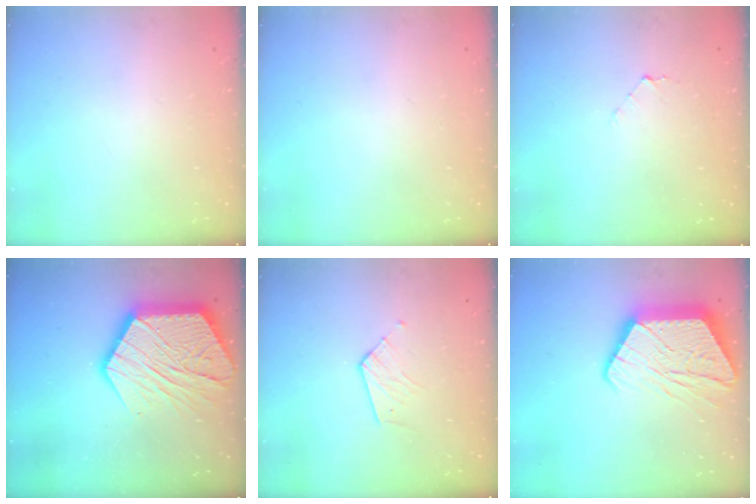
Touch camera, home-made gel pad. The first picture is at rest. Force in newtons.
{"total": 0.0}
{"total": 3.9, "press": 3.9, "slide": 0.3}
{"total": 23.5, "press": 23.4, "slide": 2.1}
{"total": 5.6, "press": 5.6, "slide": 0.6}
{"total": 20.1, "press": 20.0, "slide": 1.3}